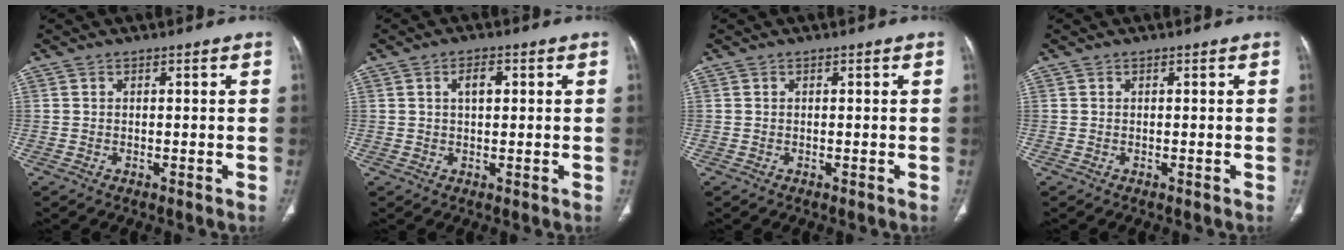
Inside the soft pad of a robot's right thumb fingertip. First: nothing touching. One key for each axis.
{"total": 3.2, "fx": 0.9, "fy": 1.7, "fz": 2.6, "tx": -0.044, "ty": 0.003, "tz": 0.016}
{"total": 0.0}
{"total": 0.0}